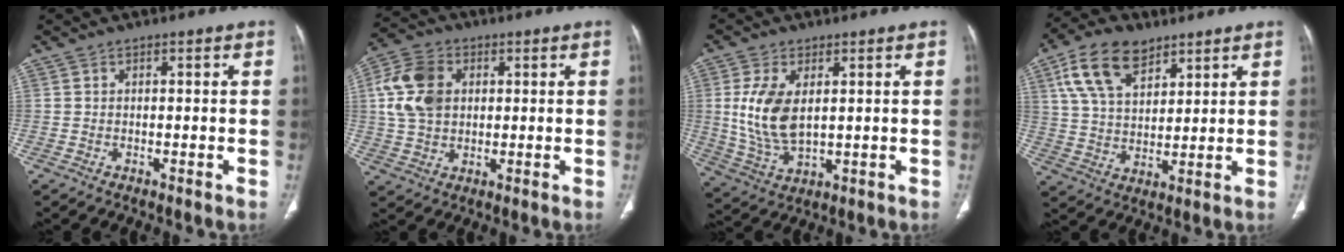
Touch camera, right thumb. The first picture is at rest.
{"total": 11.4, "force": [2.3, 8.3, 7.4], "torque": [-0.136, 0.007, 0.041]}
{"total": 10.8, "force": [1.9, 5.9, 8.9], "torque": [-0.183, -0.015, 0.049]}
{"total": 13.2, "force": [7.1, 7.4, 8.2], "torque": [-0.139, -0.016, 0.137]}